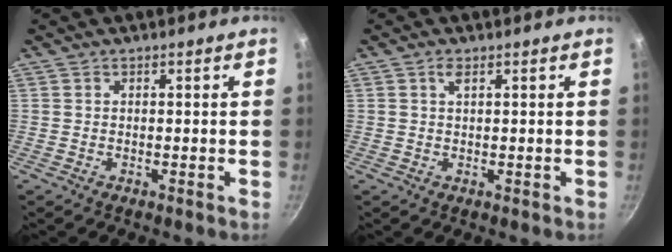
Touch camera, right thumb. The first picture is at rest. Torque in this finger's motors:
{"motor_torque": [-0.35, -0.41, -0.39, 0.15, 0.02]}